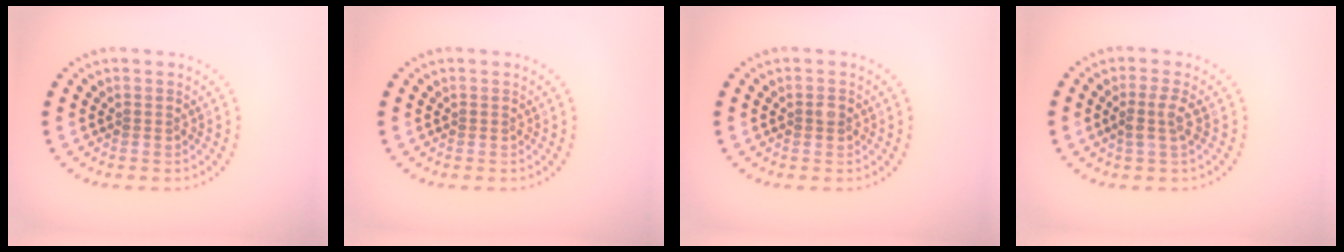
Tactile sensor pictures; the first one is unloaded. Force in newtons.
{"total": 0.0}
{"total": 0.9, "press": 0.9, "slide": 0.2}
{"total": 2.0, "press": 1.6, "slide": 1.2}